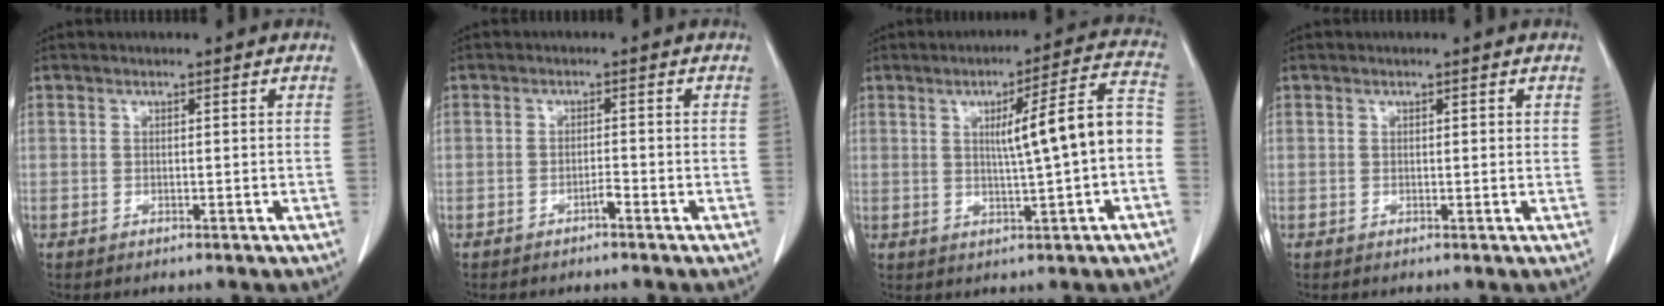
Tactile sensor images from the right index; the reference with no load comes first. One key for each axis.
{"total": 1.2, "fx": -0.9, "fy": 0.0, "fz": 0.7, "tx": -0.012, "ty": 0.002, "tz": -0.016}
{"total": 10.6, "fx": -0.3, "fy": 0.3, "fz": 10.5, "tx": -0.144, "ty": 0.024, "tz": -0.005}
{"total": 0.7, "fx": 0.3, "fy": 0.3, "fz": 0.5, "tx": -0.007, "ty": 0.000, "tz": 0.003}